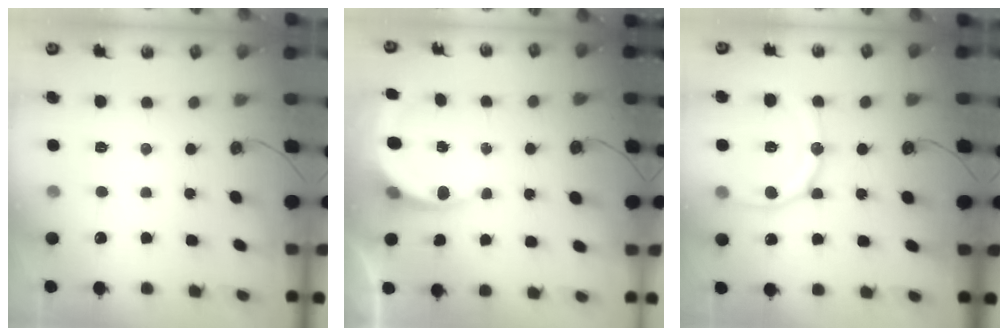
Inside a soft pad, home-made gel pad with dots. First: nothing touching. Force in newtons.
{"total": 4.9, "press": 4.9, "slide": 0.1}
{"total": 15.6, "press": 15.5, "slide": 1.6}